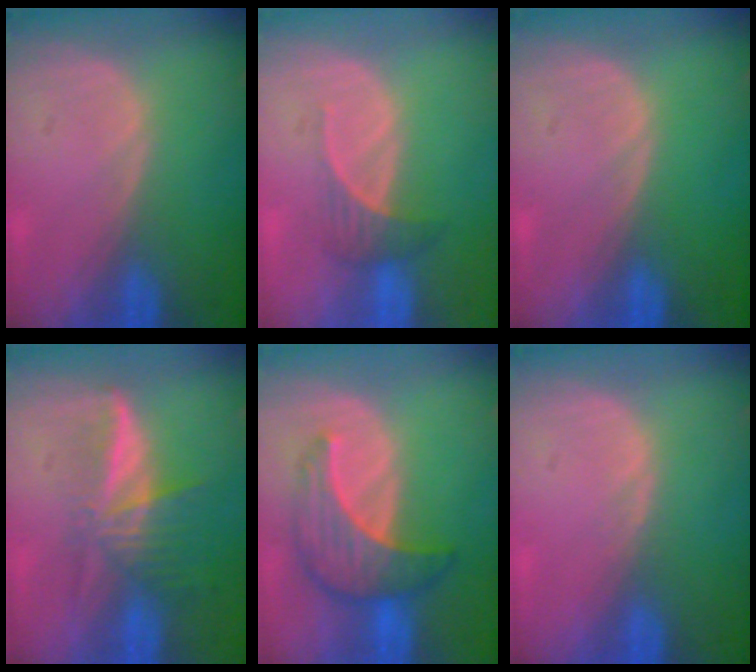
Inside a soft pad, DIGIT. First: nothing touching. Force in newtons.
{"total": 2.8, "press": 2.7, "slide": 0.9}
{"total": 0.0}
{"total": 5.9, "press": 5.4, "slide": 2.4}
{"total": 6.9, "press": 6.9, "slide": 0.1}
{"total": 0.5, "press": 0.5, "slide": 0.1}